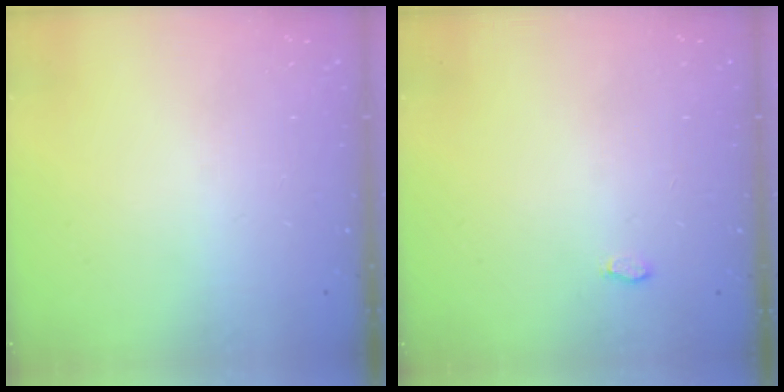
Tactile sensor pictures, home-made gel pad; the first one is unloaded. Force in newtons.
{"total": 2.6, "press": 2.5, "slide": 0.4}